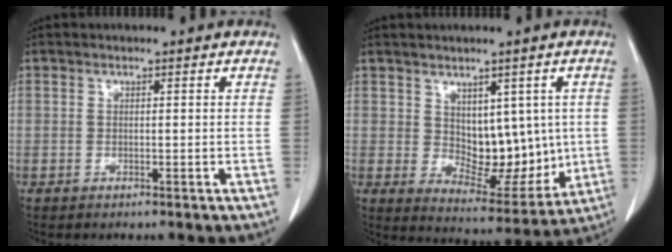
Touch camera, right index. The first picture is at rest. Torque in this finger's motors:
{"motor_torque": [0.13, 0.24, 0.19, 0.02]}